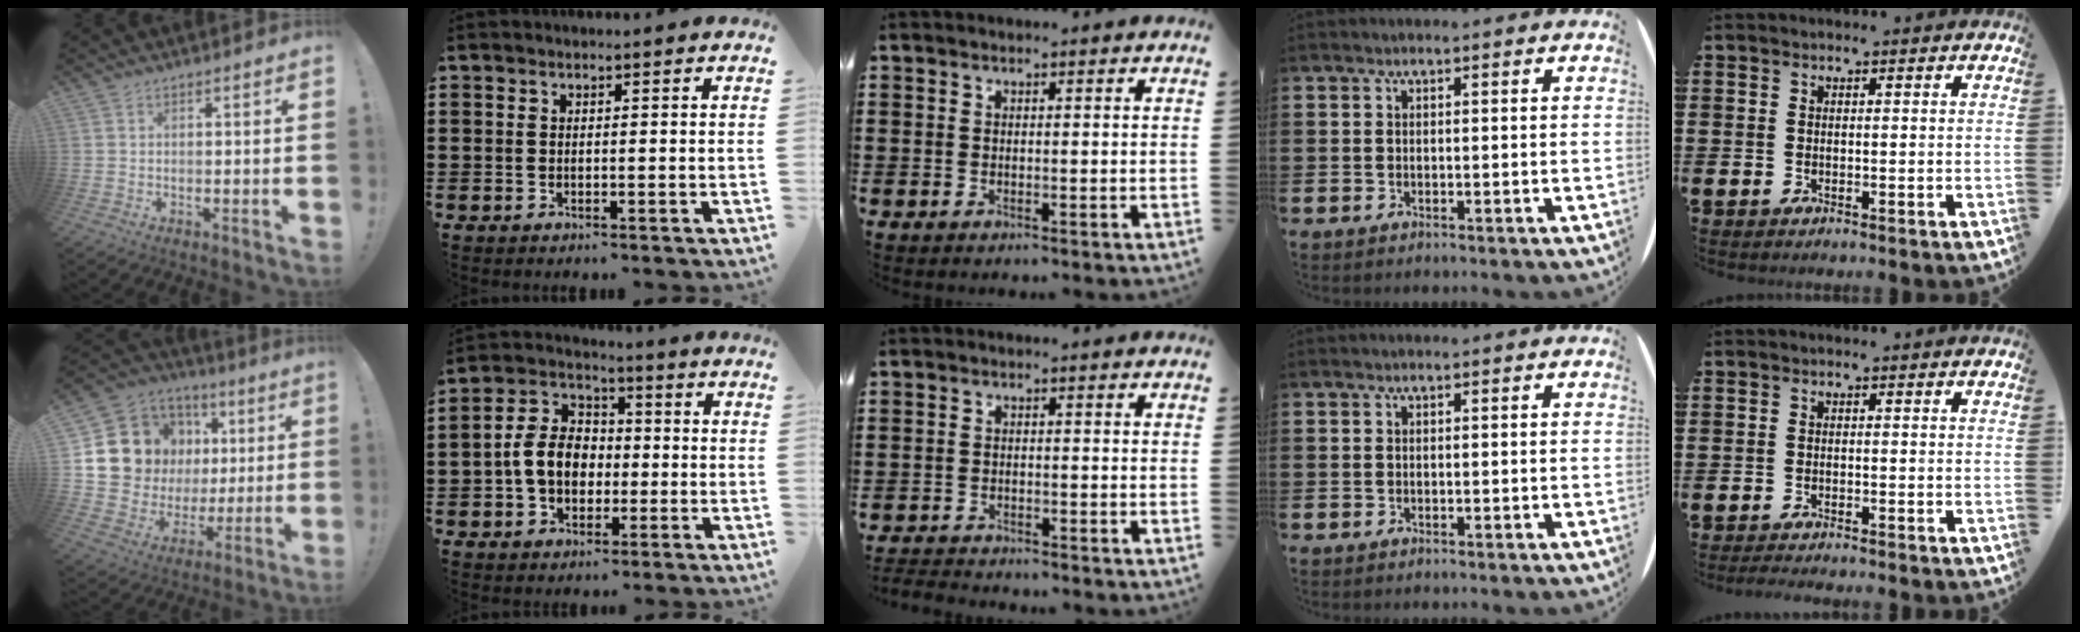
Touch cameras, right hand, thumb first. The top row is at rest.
{"thumb": {"total": 14.7, "force": [4.3, 12.9, 5.6], "torque": [-0.080, -0.030, 0.114]}, "index": {"total": 7.7, "force": [-1.2, 5.8, 5.0], "torque": [-0.120, 0.011, -0.026]}, "middle": {"total": 2.2, "force": [-2.2, 0.0, 0.0], "torque": [-0.007, -0.004, -0.047]}, "little": {"total": 0.9, "force": [-0.9, -0.1, 0.3], "torque": [-0.005, -0.002, -0.018]}}